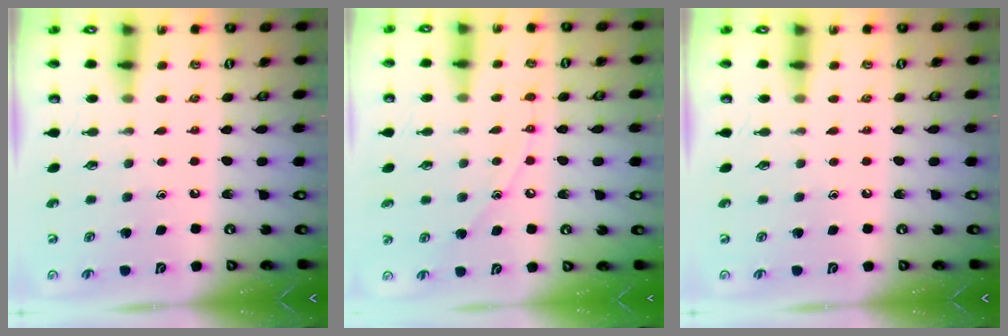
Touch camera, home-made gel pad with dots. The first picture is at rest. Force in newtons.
{"total": 7.2, "press": 7.2, "slide": 0.7}
{"total": 0.0}